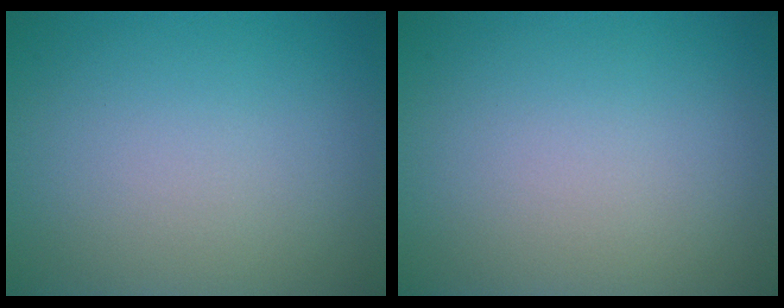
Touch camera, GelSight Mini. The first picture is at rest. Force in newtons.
{"total": 0.0}